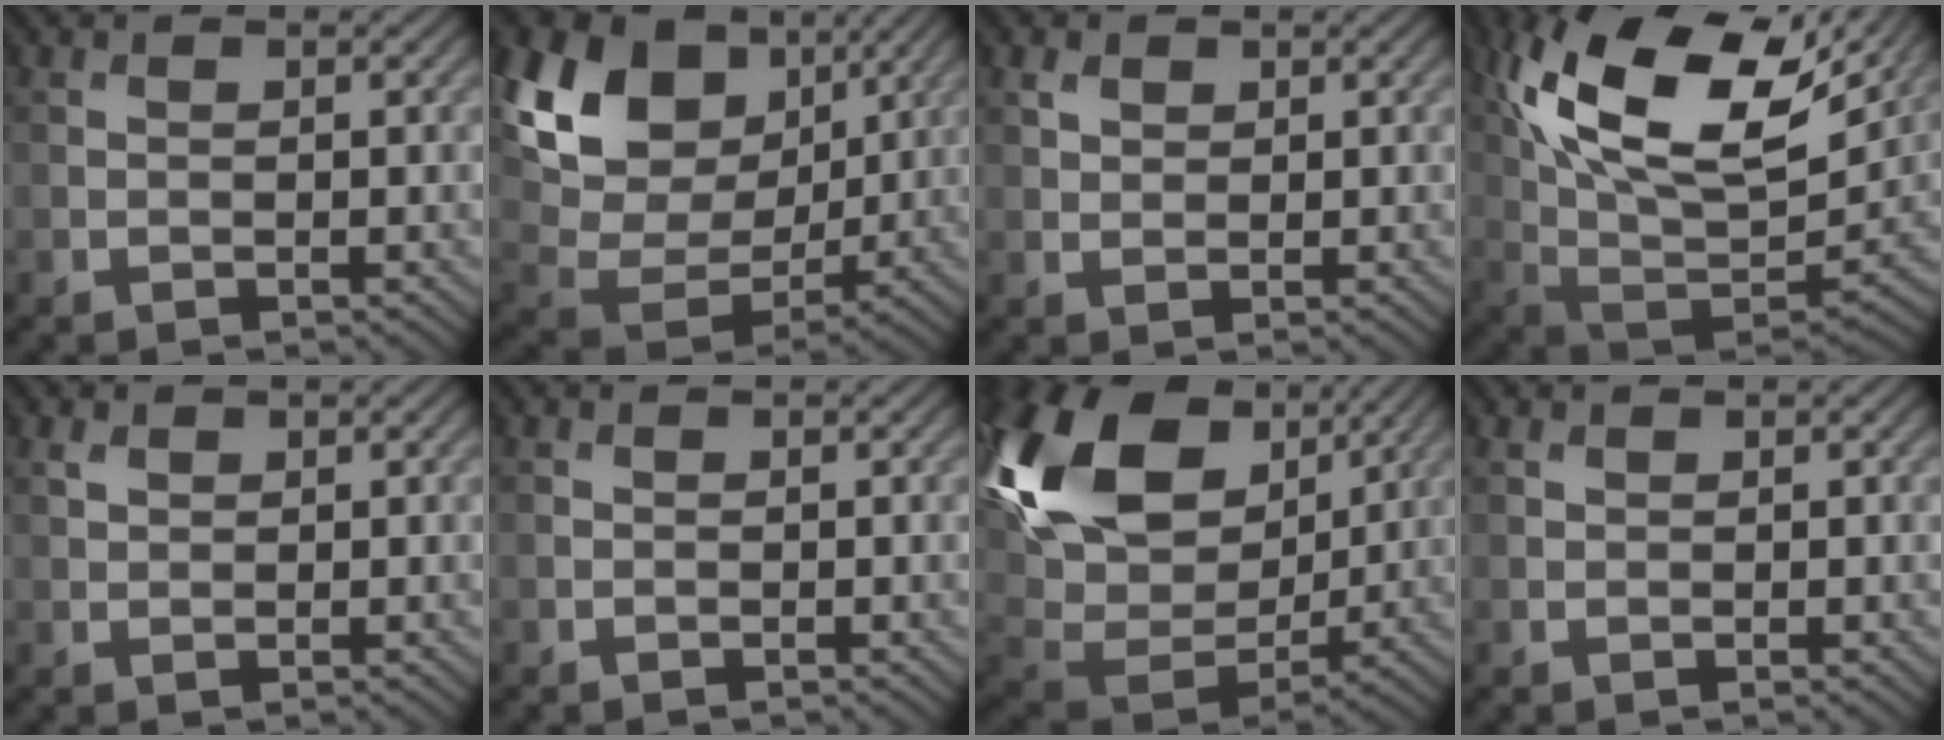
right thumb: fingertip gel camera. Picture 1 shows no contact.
{"total": 15.7, "force": [6.8, 10.7, 9.3], "torque": [-0.224, 0.023, 0.132]}
{"total": 1.6, "force": [1.0, 1.1, 0.6], "torque": [-0.014, 0.000, 0.019]}
{"total": 18.6, "force": [9.3, 8.8, 13.5], "torque": [-0.288, 0.028, 0.162]}
{"total": 1.2, "force": [0.8, 0.7, 0.5], "torque": [-0.013, 0.000, 0.017]}
{"total": 0.0}
{"total": 19.7, "force": [8.1, 12.5, 12.9], "torque": [-0.323, 0.029, 0.158]}
{"total": 0.7, "force": [0.6, 0.3, 0.2], "torque": [-0.007, 0.000, 0.013]}